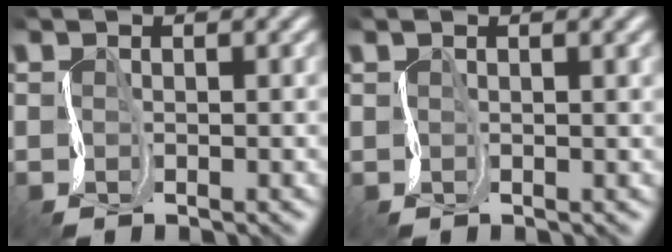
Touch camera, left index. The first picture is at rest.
{"total": 2.9, "force": [1.7, 1.0, 2.1], "torque": [-0.031, 0.009, 0.023]}